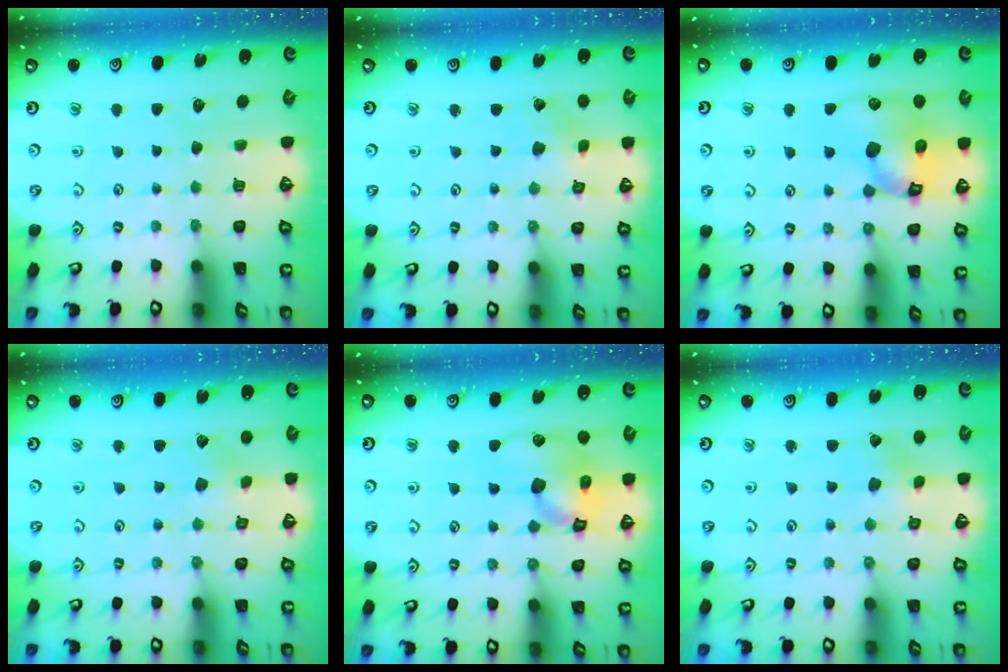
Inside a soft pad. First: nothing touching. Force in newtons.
{"total": 2.5, "press": 2.4, "slide": 0.3}
{"total": 14.1, "press": 14.0, "slide": 1.8}
{"total": 2.3, "press": 2.3, "slide": 0.1}
{"total": 16.8, "press": 16.6, "slide": 2.5}
{"total": 2.3, "press": 2.3, "slide": 0.3}